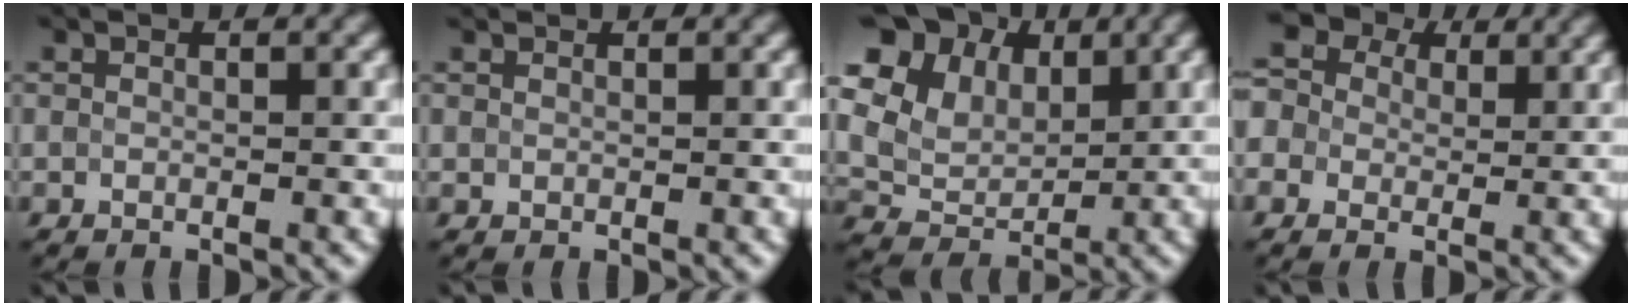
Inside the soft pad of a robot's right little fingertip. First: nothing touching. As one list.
[{"total": 0.9, "force": [0.8, 0.4, 0.0], "torque": [-0.001, 0.001, 0.016]}, {"total": 11.1, "force": [5.3, 8.2, 5.3], "torque": [-0.103, 0.020, 0.098]}, {"total": 10.1, "force": [4.0, 8.0, 4.7], "torque": [-0.113, 0.047, 0.040]}]